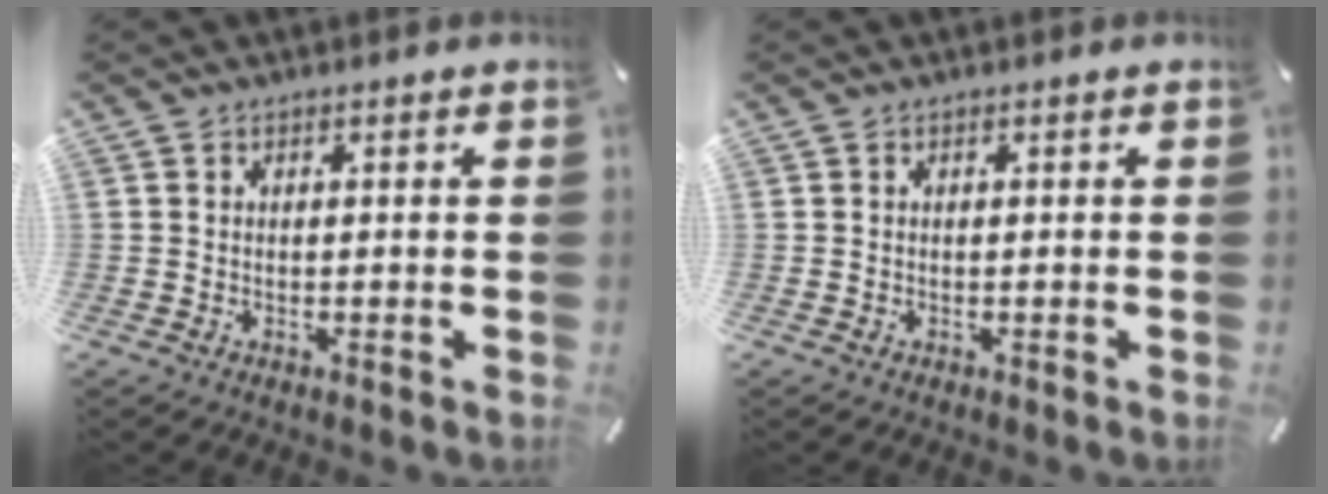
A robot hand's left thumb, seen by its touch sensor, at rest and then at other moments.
{"total": 0.0}